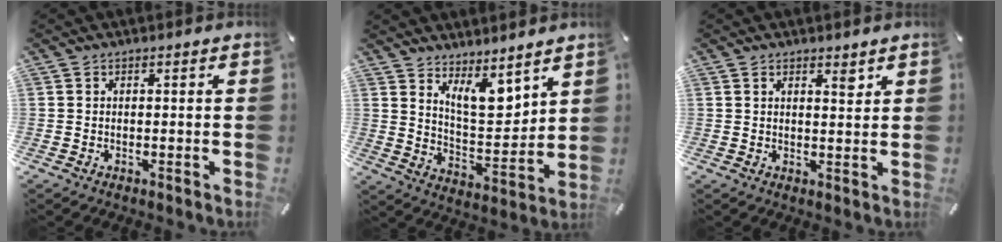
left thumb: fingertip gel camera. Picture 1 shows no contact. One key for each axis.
{"total": 10.6, "fx": 7.6, "fy": 4.8, "fz": 5.6, "tx": -0.088, "ty": -0.053, "tz": 0.138}
{"total": 2.7, "fx": 1.9, "fy": 1.0, "fz": 1.6, "tx": -0.017, "ty": -0.008, "tz": 0.031}